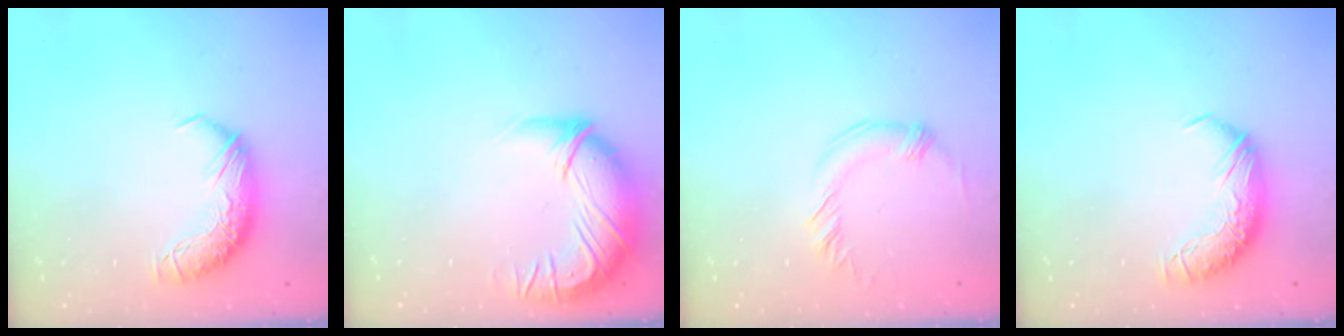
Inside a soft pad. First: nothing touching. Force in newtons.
{"total": 3.0, "press": 0.1, "slide": 3.0}
{"total": 2.1, "press": 2.0, "slide": 0.5}
{"total": 0.0}